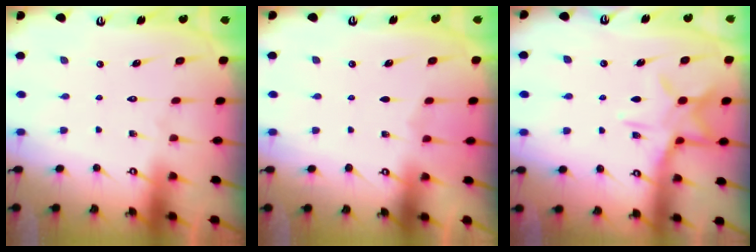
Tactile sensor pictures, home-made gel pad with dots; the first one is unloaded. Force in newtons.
{"total": 1.6, "press": 1.5, "slide": 0.3}
{"total": 11.8, "press": 11.8, "slide": 0.6}